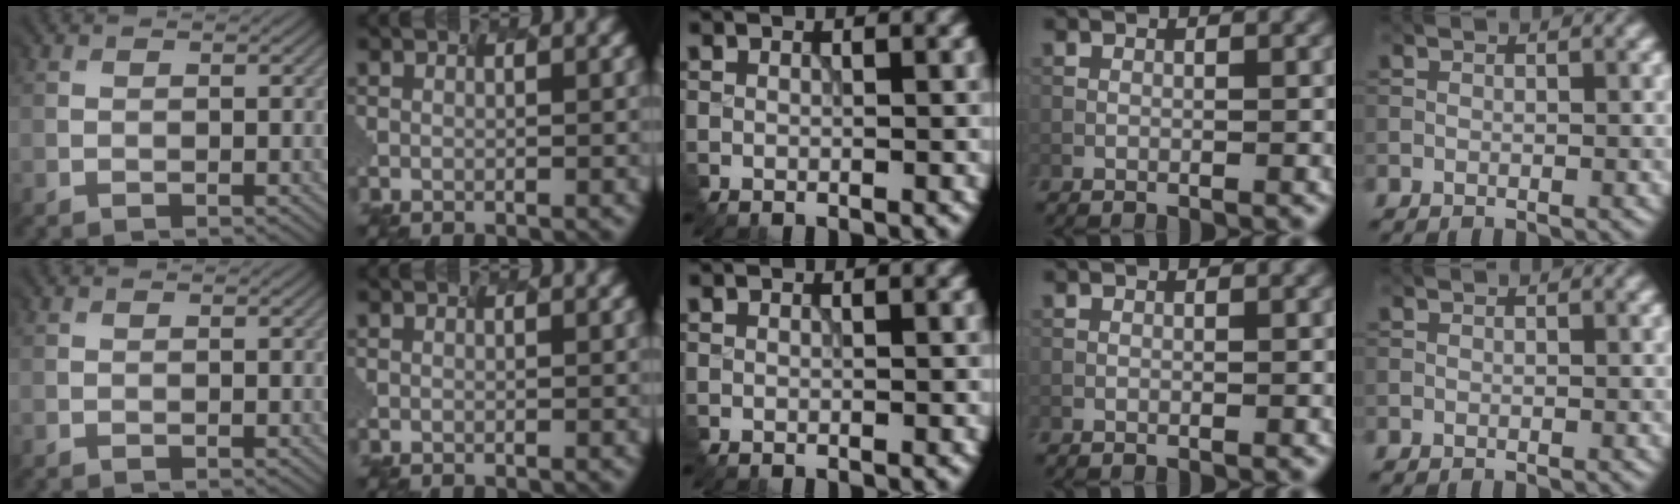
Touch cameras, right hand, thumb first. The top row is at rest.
{}